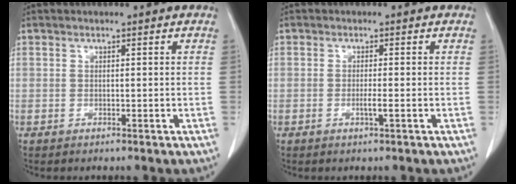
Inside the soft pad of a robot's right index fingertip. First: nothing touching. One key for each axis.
{"total": 1.5, "fx": -0.4, "fy": -0.1, "fz": 1.4, "tx": -0.029, "ty": -0.002, "tz": -0.005}